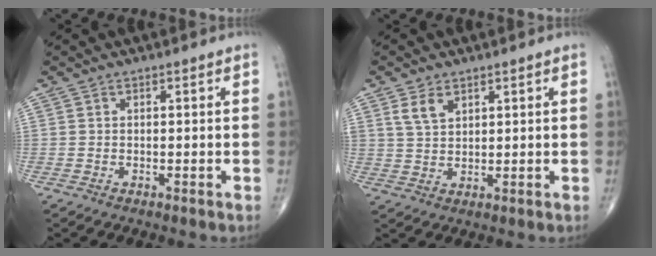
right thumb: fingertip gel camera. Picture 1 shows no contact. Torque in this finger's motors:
{"motor_torque": [0.11, 0.08, 0.31, 0.35, 0.02]}